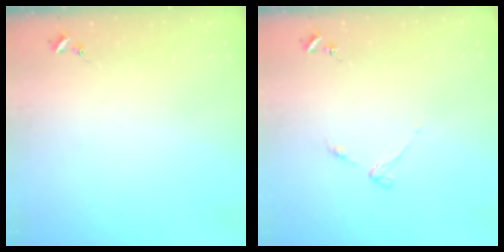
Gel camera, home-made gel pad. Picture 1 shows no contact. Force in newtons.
{"total": 2.9, "press": 2.8, "slide": 0.4}